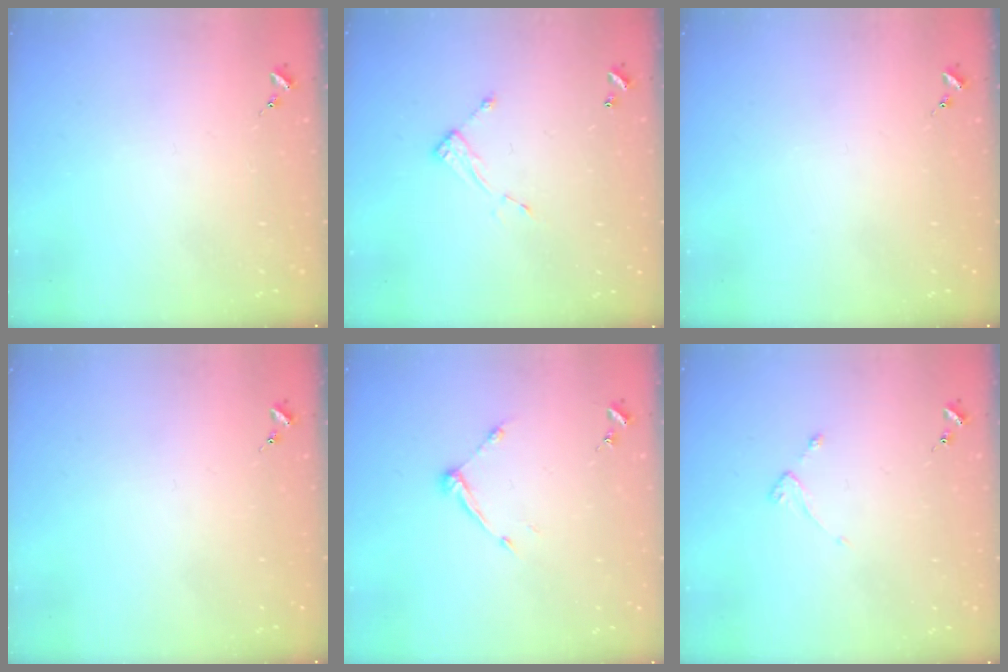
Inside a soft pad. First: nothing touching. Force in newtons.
{"total": 6.1, "press": 6.1, "slide": 0.2}
{"total": 0.0}
{"total": 0.0}
{"total": 7.3, "press": 7.3, "slide": 0.5}
{"total": 2.2, "press": 2.1, "slide": 0.4}